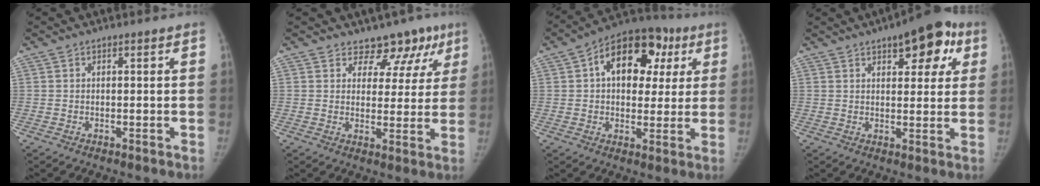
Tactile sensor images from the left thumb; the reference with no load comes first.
{"total": 9.1, "force": [6.6, 6.0, 2.0], "torque": [0.033, -0.028, 0.070]}
{"total": 16.7, "force": [5.1, 11.1, 11.4], "torque": [-0.113, 0.017, 0.068]}
{"total": 11.7, "force": [5.7, 5.3, 8.8], "torque": [-0.066, -0.004, 0.068]}